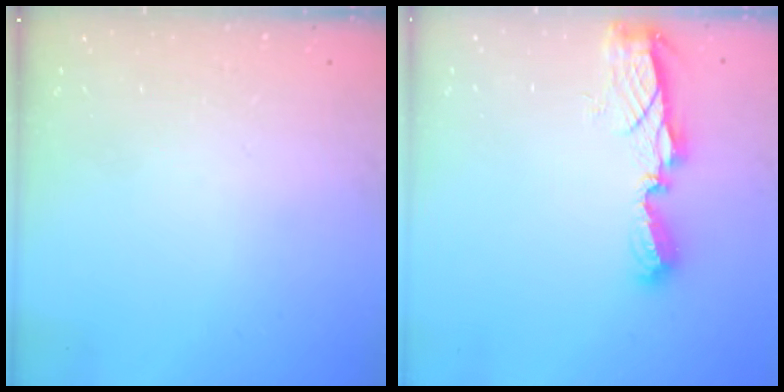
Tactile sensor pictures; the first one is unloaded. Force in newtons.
{"total": 7.4, "press": 7.4, "slide": 0.2}